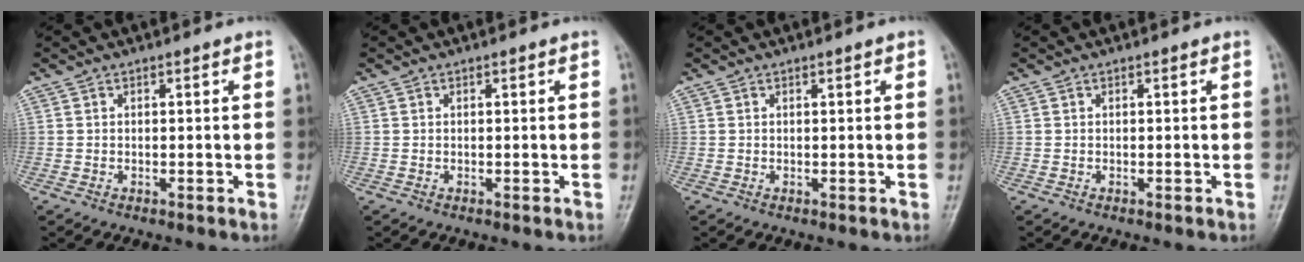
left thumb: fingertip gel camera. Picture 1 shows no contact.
{"total": 0.0}
{"total": 0.7, "force": [0.3, 0.1, 0.5], "torque": [-0.008, 0.000, 0.004]}
{"total": 0.0}